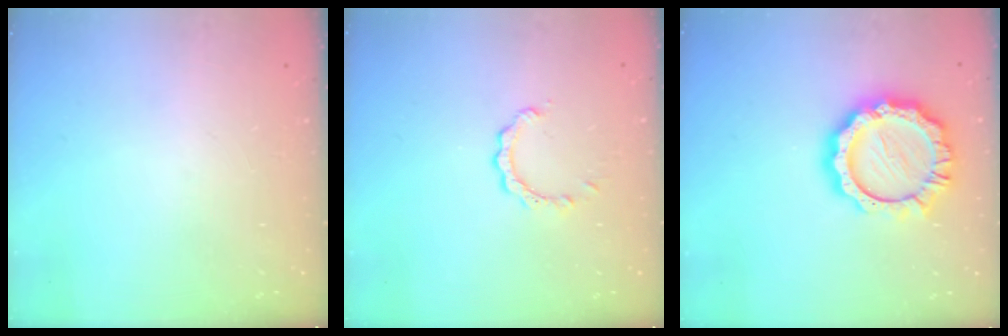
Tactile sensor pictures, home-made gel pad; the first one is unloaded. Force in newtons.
{"total": 3.2, "press": 3.2, "slide": 0.2}
{"total": 14.8, "press": 14.7, "slide": 1.4}